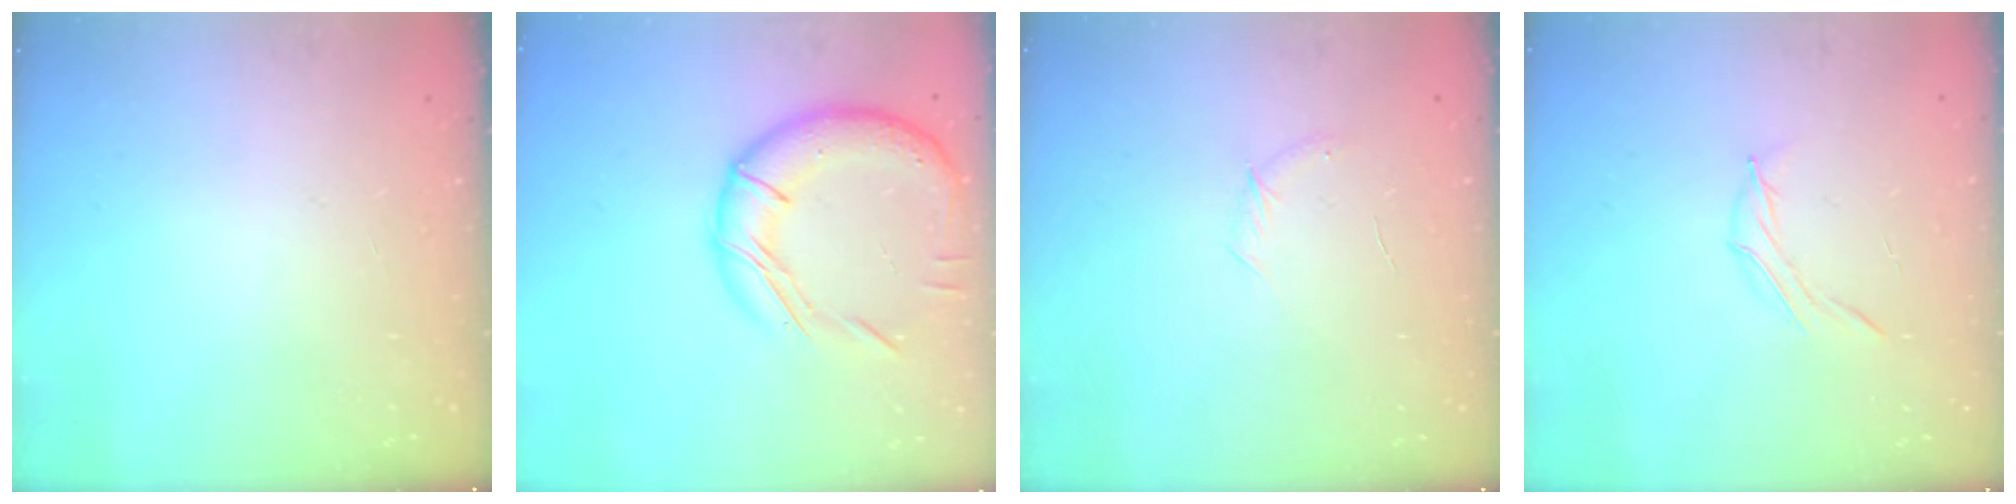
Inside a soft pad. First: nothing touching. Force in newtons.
{"total": 17.3, "press": 17.2, "slide": 1.3}
{"total": 5.1, "press": 4.9, "slide": 1.5}
{"total": 4.3, "press": 4.1, "slide": 1.1}